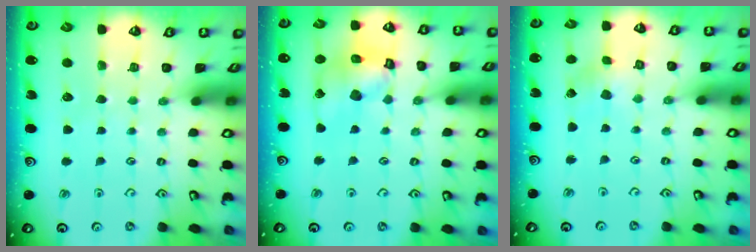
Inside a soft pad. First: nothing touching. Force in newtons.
{"total": 14.0, "press": 13.9, "slide": 1.7}
{"total": 2.3, "press": 2.3, "slide": 0.3}